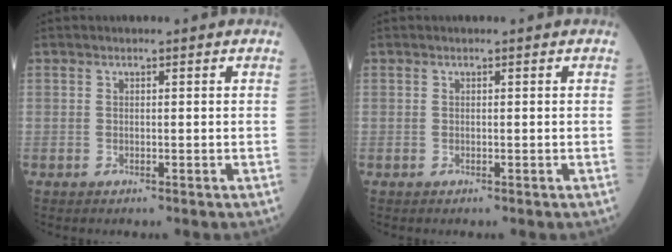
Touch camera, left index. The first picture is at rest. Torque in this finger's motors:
{"motor_torque": [0.00, 0.00, 0.00, 0.00]}